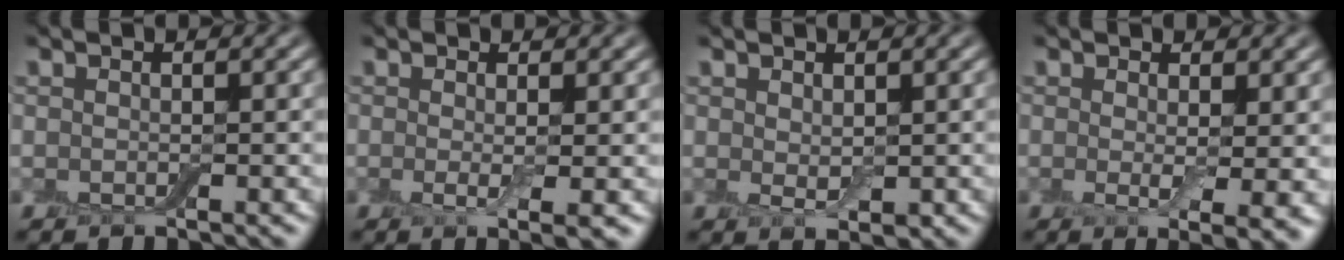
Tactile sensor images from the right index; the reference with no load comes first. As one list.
[{"total": 2.5, "force": [0.0, 0.4, 2.4], "torque": [-0.041, -0.010, 0.001]}, {"total": 1.5, "force": [0.6, 0.7, 1.2], "torque": [-0.023, -0.003, 0.015]}, {"total": 3.8, "force": [0.3, 0.8, 3.7], "torque": [-0.055, -0.017, 0.007]}]